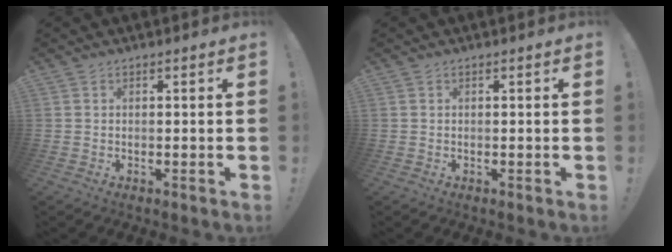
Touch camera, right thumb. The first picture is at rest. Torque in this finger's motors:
{"motor_torque": [0.00, 0.00, 0.00, 0.00, 0.00]}